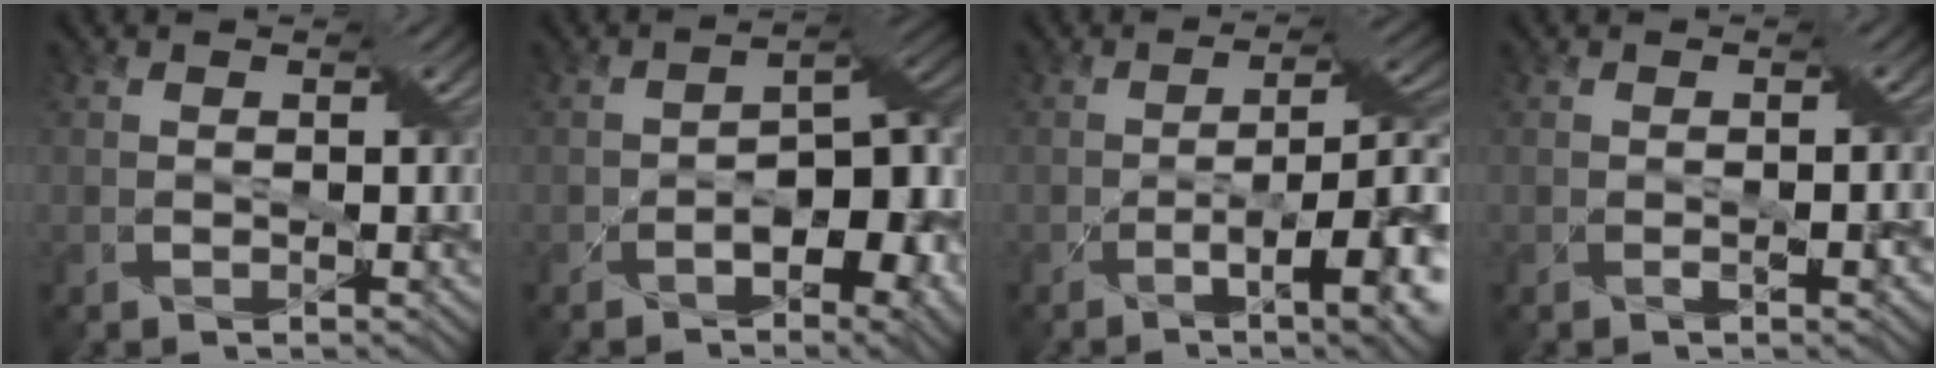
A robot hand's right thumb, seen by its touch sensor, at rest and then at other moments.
{"total": 10.7, "force": [-3.5, 5.5, 8.4], "torque": [-0.095, -0.019, -0.040]}
{"total": 10.6, "force": [-3.3, 2.9, 9.6], "torque": [-0.143, -0.004, -0.044]}
{"total": 1.2, "force": [-0.4, 0.1, 1.2], "torque": [-0.022, 0.002, -0.007]}